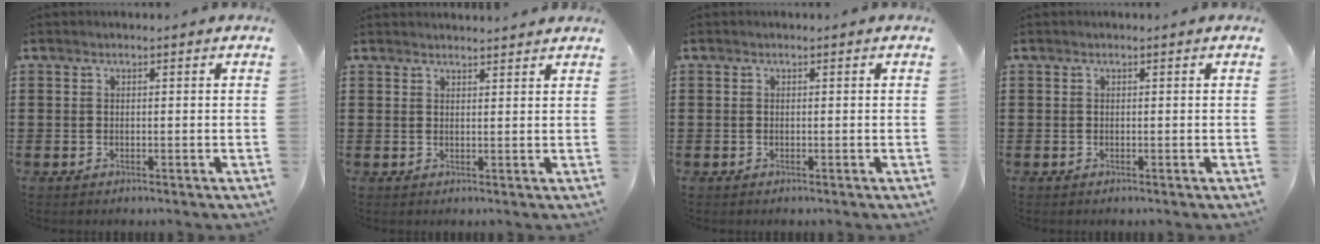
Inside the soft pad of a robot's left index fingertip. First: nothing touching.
{"total": 1.7, "force": [1.7, 0.0, 0.1], "torque": [-0.006, 0.001, 0.033]}
{"total": 0.0}
{"total": 0.0}